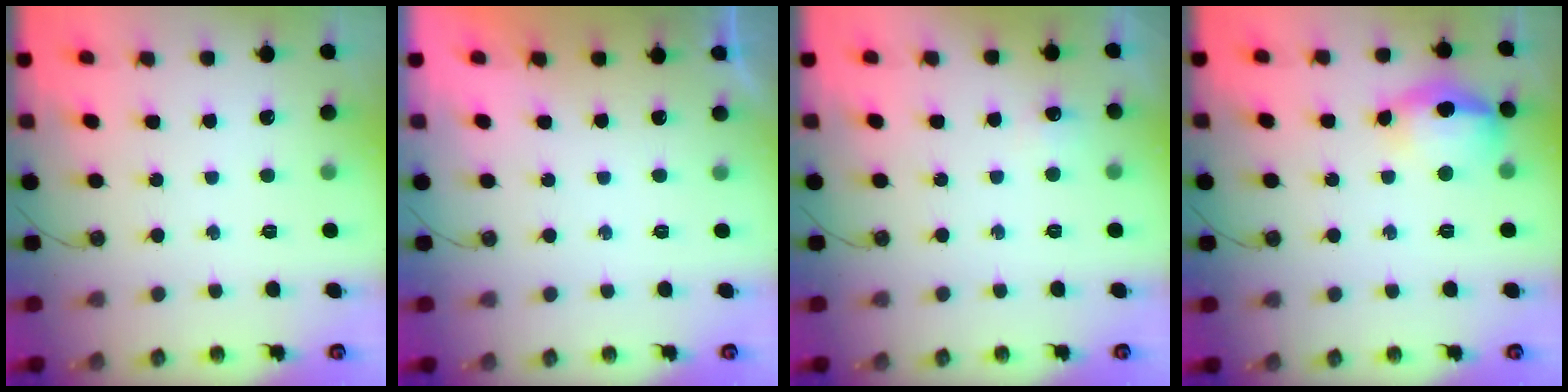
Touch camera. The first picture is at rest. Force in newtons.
{"total": 0.0}
{"total": 4.9, "press": 4.8, "slide": 0.8}
{"total": 14.1, "press": 14.0, "slide": 1.9}